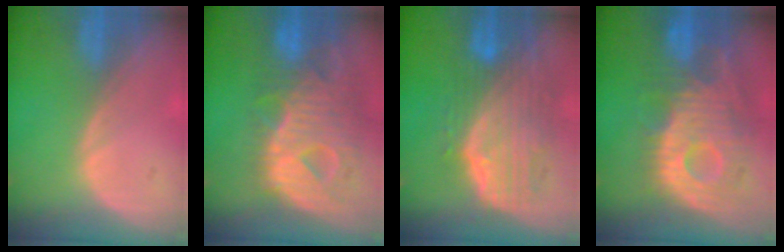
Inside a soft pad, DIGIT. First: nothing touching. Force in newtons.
{"total": 12.8, "press": 10.8, "slide": 6.8}
{"total": 10.4, "press": 9.1, "slide": 5.2}
{"total": 12.3, "press": 10.9, "slide": 5.8}